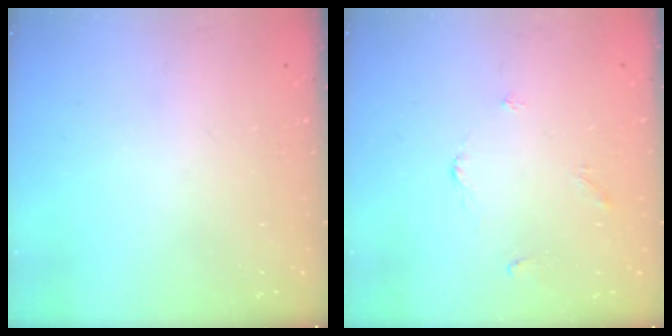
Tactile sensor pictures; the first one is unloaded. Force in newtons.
{"total": 2.9, "press": 2.9, "slide": 0.5}